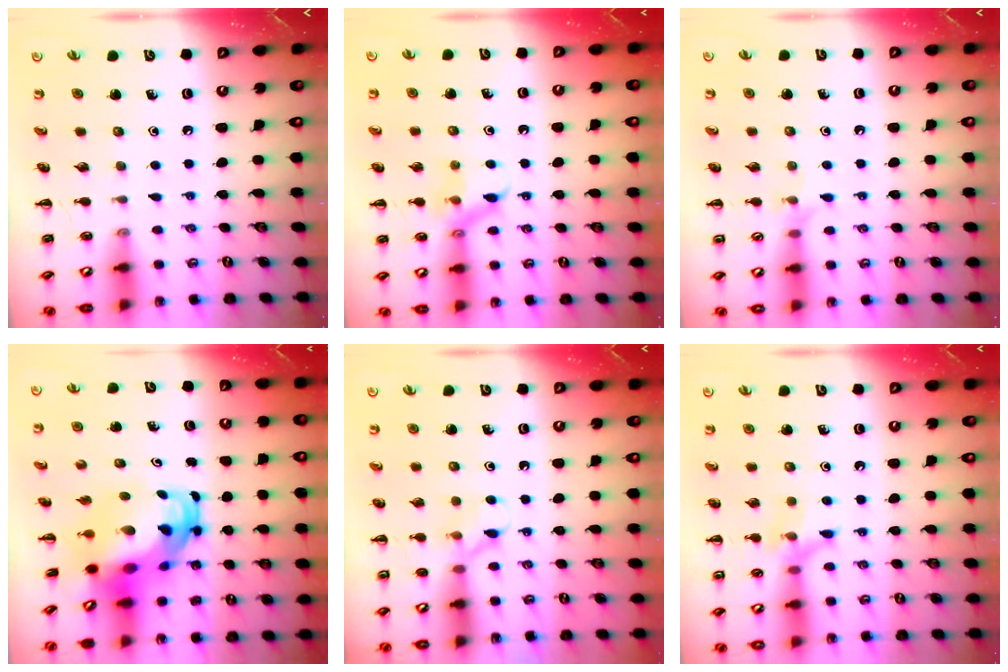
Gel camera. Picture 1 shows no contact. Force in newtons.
{"total": 9.9, "press": 9.9, "slide": 1.1}
{"total": 4.5, "press": 4.4, "slide": 1.1}
{"total": 7.9, "press": 7.5, "slide": 2.4}
{"total": 5.6, "press": 5.3, "slide": 1.8}
{"total": 8.9, "press": 8.8, "slide": 1.4}